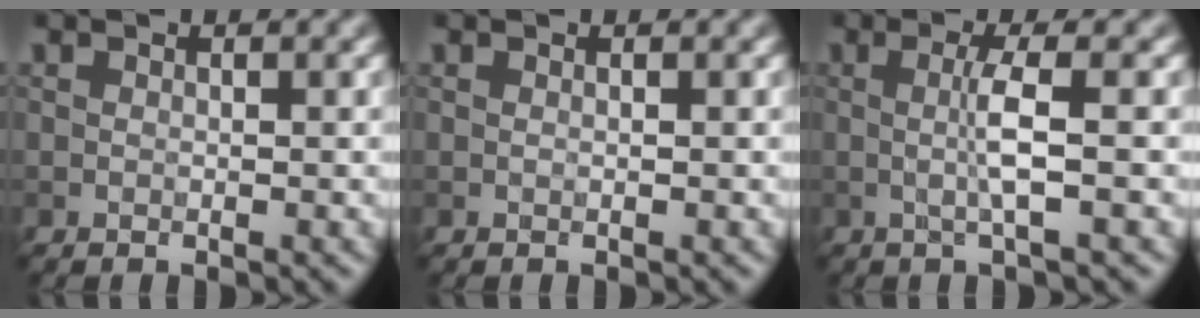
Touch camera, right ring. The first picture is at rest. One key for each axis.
{"total": 0.0}
{"total": 2.9, "fx": 0.0, "fy": 0.3, "fz": 2.9, "tx": -0.059, "ty": -0.005, "tz": -0.003}